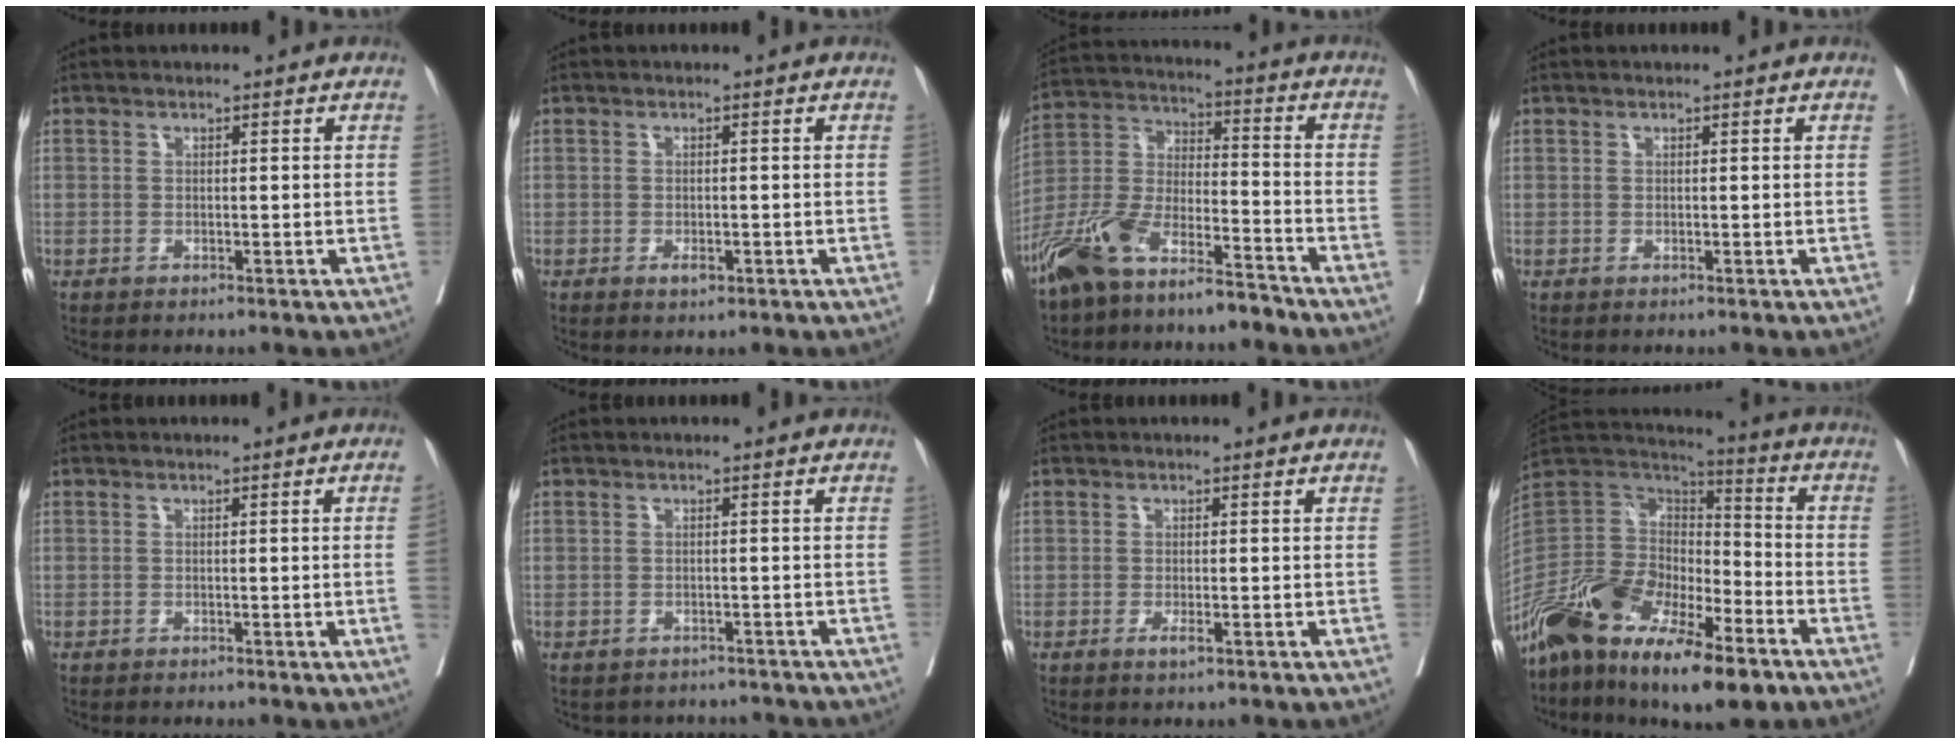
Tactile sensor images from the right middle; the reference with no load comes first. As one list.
[{"total": 1.4, "force": [-0.6, 0.7, 1.0], "torque": [-0.016, -0.001, -0.006]}, {"total": 12.4, "force": [-9.8, 3.4, 6.9], "torque": [-0.147, 0.012, -0.189]}, {"total": 0.0}, {"total": 1.4, "force": [-0.3, -0.5, 1.2], "torque": [-0.012, -0.001, -0.004]}, {"total": 4.9, "force": [-4.5, 1.9, 0.1], "torque": [0.002, 0.005, -0.050]}, {"total": 1.3, "force": [-0.6, 0.3, 1.1], "torque": [-0.020, -0.003, -0.009]}, {"total": 23.1, "force": [-15.1, 8.0, 15.5], "torque": [-0.325, -0.015, -0.278]}]